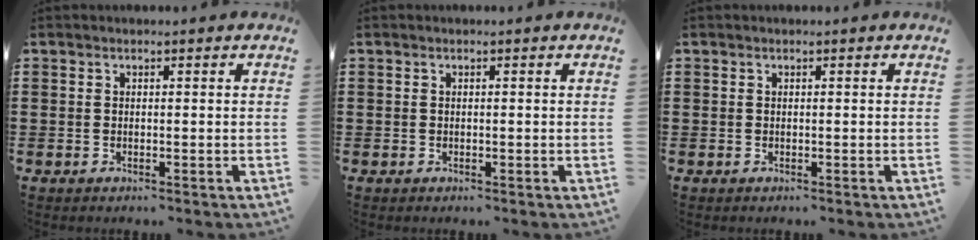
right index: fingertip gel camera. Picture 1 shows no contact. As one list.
[{"total": 0.0}, {"total": 0.0}]